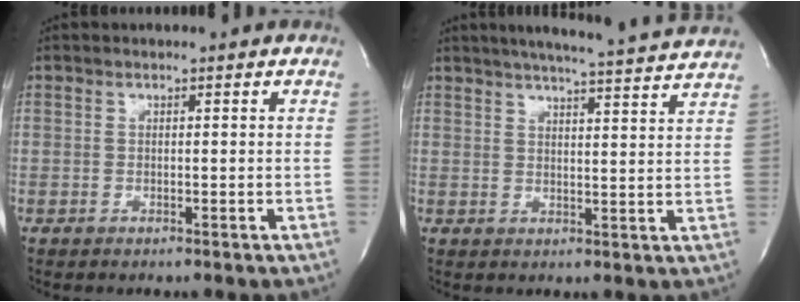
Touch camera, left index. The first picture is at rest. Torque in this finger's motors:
{"motor_torque": [0.08, -0.30, 0.07, 0.00]}